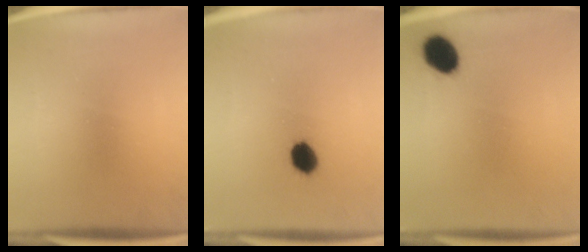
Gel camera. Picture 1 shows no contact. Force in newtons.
{"total": 3.8}
{"total": 7.2}